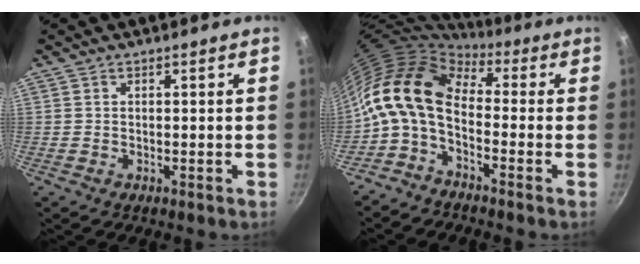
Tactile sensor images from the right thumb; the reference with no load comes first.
{"total": 13.5, "force": [-1.1, 8.1, 10.8], "torque": [-0.197, 0.029, -0.042]}